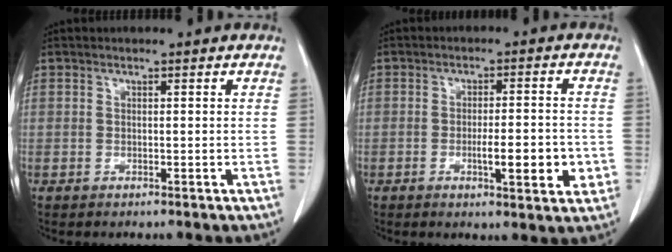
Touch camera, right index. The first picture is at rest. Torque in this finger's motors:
{"motor_torque": [0.80, -0.42, 0.40, 0.07]}